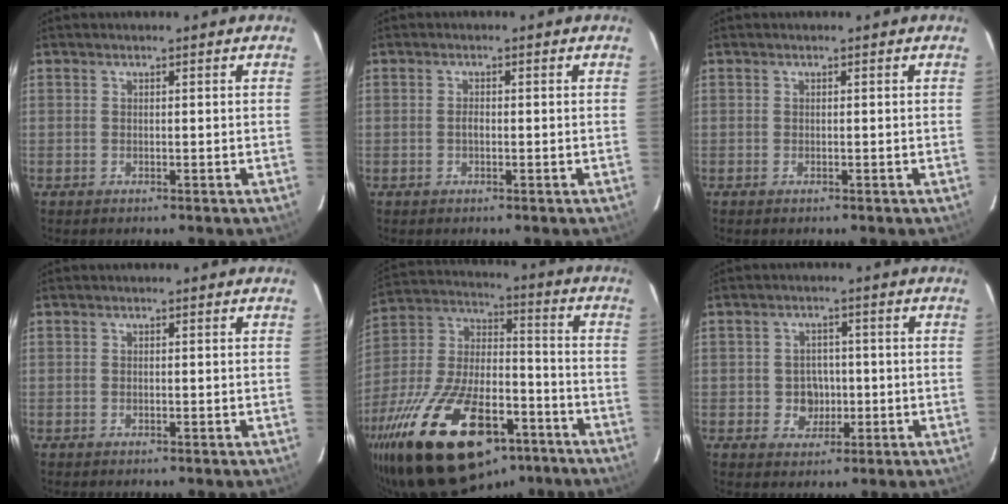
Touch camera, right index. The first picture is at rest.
{"total": 1.1, "force": [-0.3, 0.6, 0.9], "torque": [-0.017, 0.004, -0.006]}
{"total": 0.0}
{"total": 0.0}
{"total": 31.3, "force": [-18.5, 14.2, 20.8], "torque": [-0.404, -0.013, -0.290]}
{"total": 4.6, "force": [-0.8, 4.2, 1.5], "torque": [-0.035, 0.012, -0.001]}